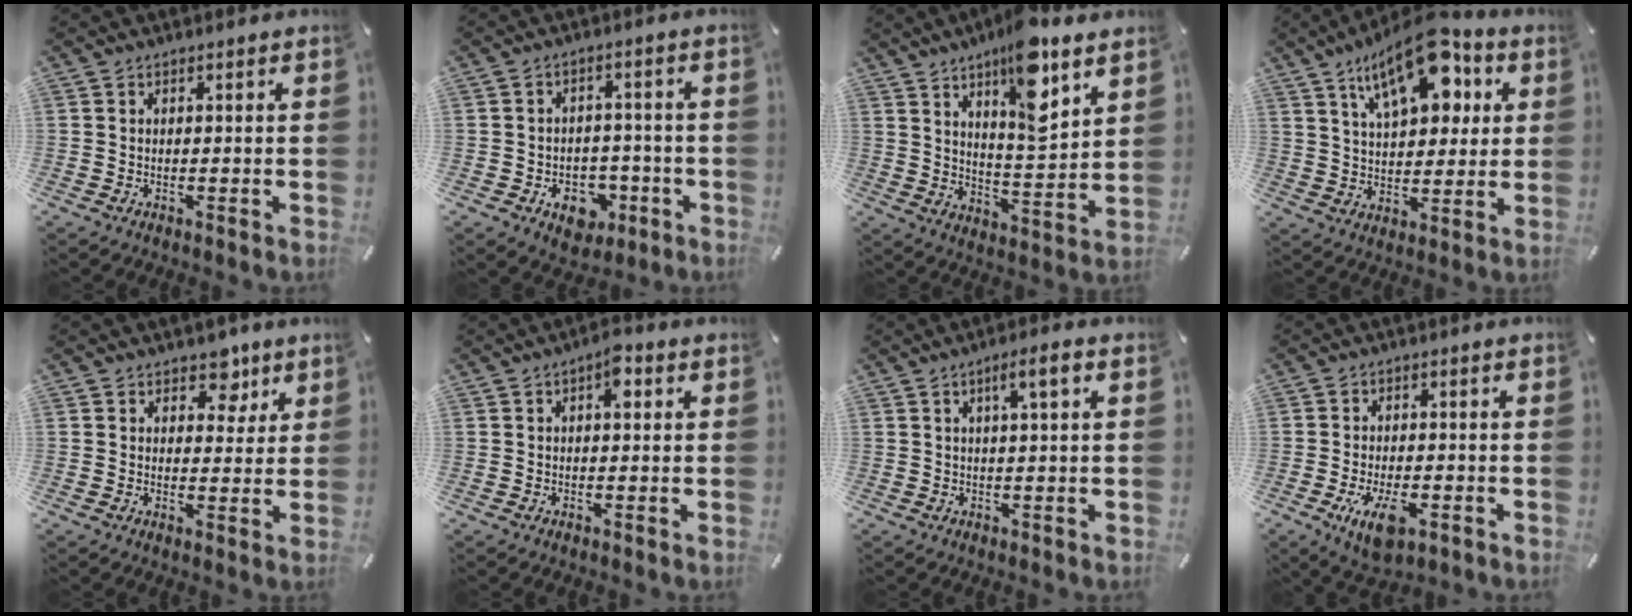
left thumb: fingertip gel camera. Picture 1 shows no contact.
{"total": 7.7, "force": [-3.1, 6.1, 3.6], "torque": [-0.047, 0.022, -0.052]}
{"total": 14.3, "force": [9.3, 4.1, 10.2], "torque": [-0.153, -0.056, 0.151]}
{"total": 17.4, "force": [8.7, 8.8, 12.3], "torque": [-0.185, -0.026, 0.145]}
{"total": 6.2, "force": [3.6, 4.3, 2.6], "torque": [-0.003, -0.022, 0.053]}
{"total": 4.3, "force": [1.2, 2.1, 3.6], "torque": [-0.043, -0.003, 0.012]}
{"total": 4.7, "force": [1.8, 0.6, 4.3], "torque": [-0.078, -0.001, 0.026]}
{"total": 8.3, "force": [-3.4, 3.9, 6.5], "torque": [-0.129, -0.002, -0.058]}